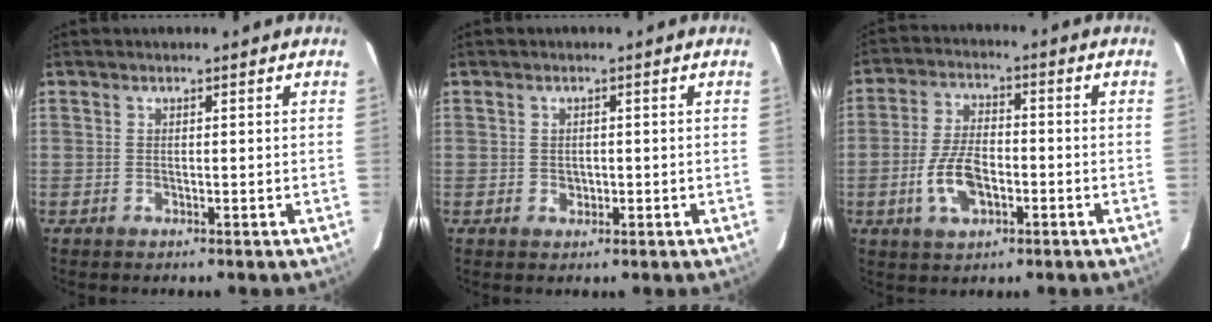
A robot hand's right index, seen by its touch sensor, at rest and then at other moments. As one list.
[{"total": 1.5, "force": [-0.2, 1.4, 0.5], "torque": [-0.003, 0.000, -0.001]}, {"total": 9.0, "force": [-3.0, 4.7, 7.1], "torque": [-0.150, 0.003, -0.051]}]